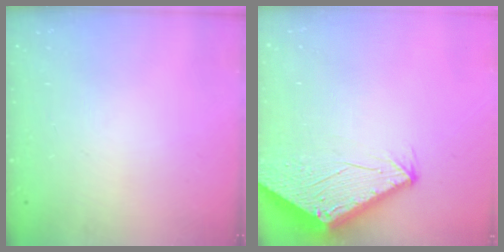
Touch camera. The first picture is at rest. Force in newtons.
{"total": 2.8, "press": 2.8, "slide": 0.1}